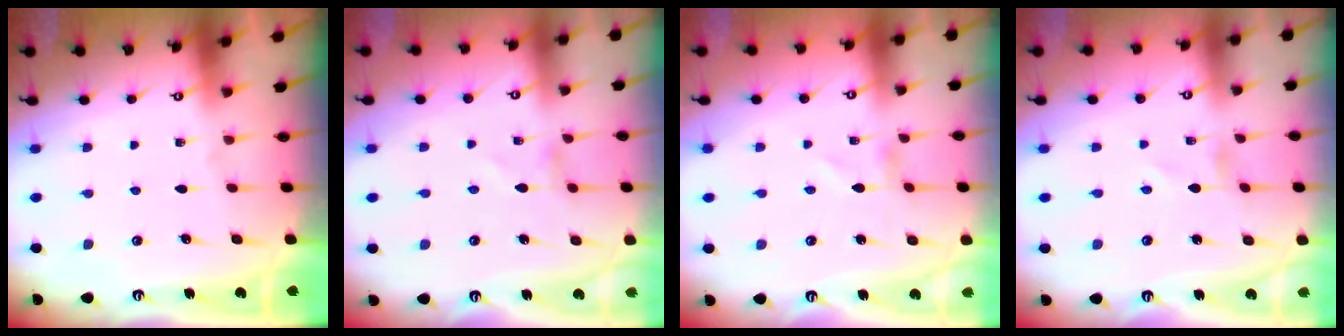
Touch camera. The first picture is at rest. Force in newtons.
{"total": 1.7, "press": 1.6, "slide": 0.3}
{"total": 0.6, "press": 0.6, "slide": 0.1}
{"total": 0.0}